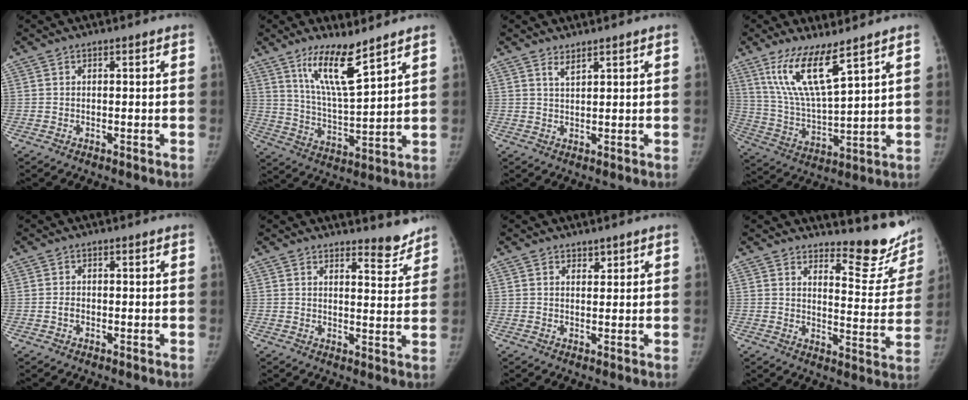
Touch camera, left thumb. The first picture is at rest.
{"total": 11.6, "force": [7.7, 2.1, 8.4], "torque": [-0.146, -0.061, 0.154]}
{"total": 1.9, "force": [1.5, 0.4, 1.0], "torque": [-0.017, -0.012, 0.032]}
{"total": 12.8, "force": [7.9, 2.7, 9.7], "torque": [-0.187, -0.047, 0.170]}
{"total": 1.2, "force": [-0.4, 0.9, 0.6], "torque": [-0.010, 0.004, -0.008]}
{"total": 4.9, "force": [4.6, 1.2, 1.1], "torque": [0.002, -0.046, 0.061]}
{"total": 1.5, "force": [1.1, 0.9, 0.4], "torque": [0.005, -0.008, 0.017]}
{"total": 13.8, "force": [12.4, 4.2, 4.3], "torque": [-0.011, -0.130, 0.144]}